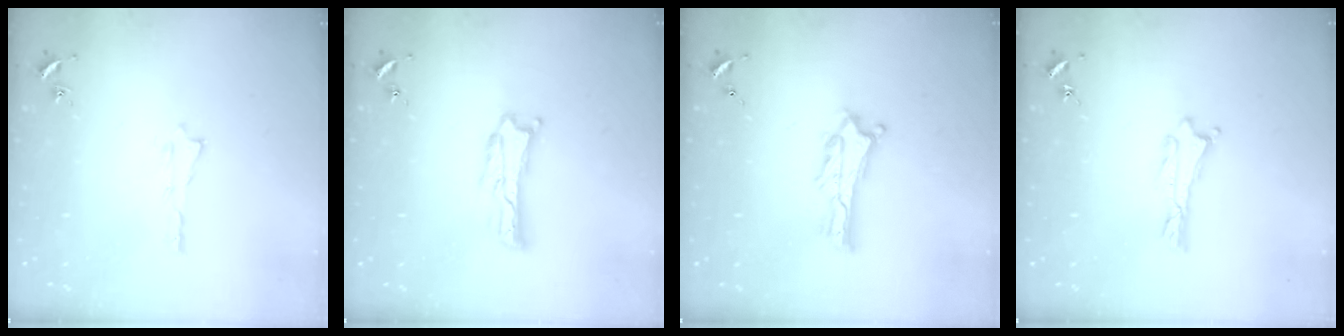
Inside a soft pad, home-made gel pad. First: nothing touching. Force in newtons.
{"total": 1.6, "press": 1.6, "slide": 0.3}
{"total": 2.7, "press": 2.7, "slide": 0.3}
{"total": 0.0}